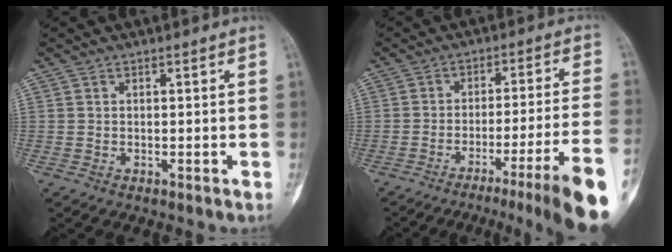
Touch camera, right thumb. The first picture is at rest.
{"total": 17.5, "force": [-10.9, -0.4, 13.6], "torque": [-0.149, 0.052, -0.161]}